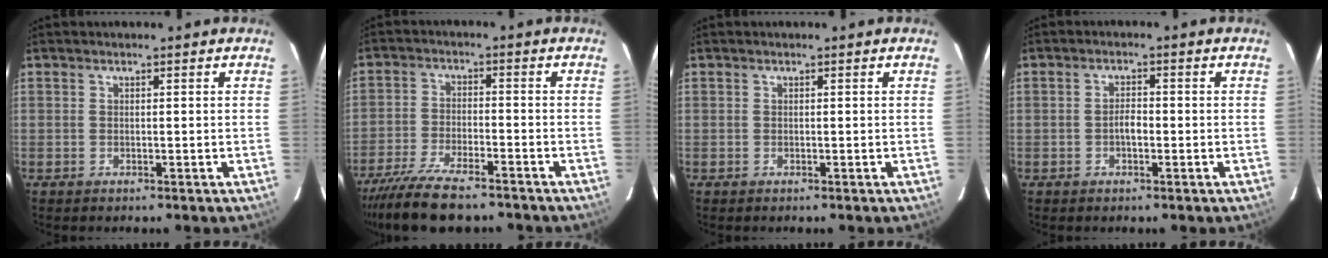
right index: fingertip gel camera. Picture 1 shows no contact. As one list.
[{"total": 12.8, "force": [-10.6, 3.1, 6.4], "torque": [-0.150, -0.027, -0.186]}, {"total": 0.0}, {"total": 2.2, "force": [-0.7, 1.0, 1.8], "torque": [-0.035, 0.006, -0.013]}]